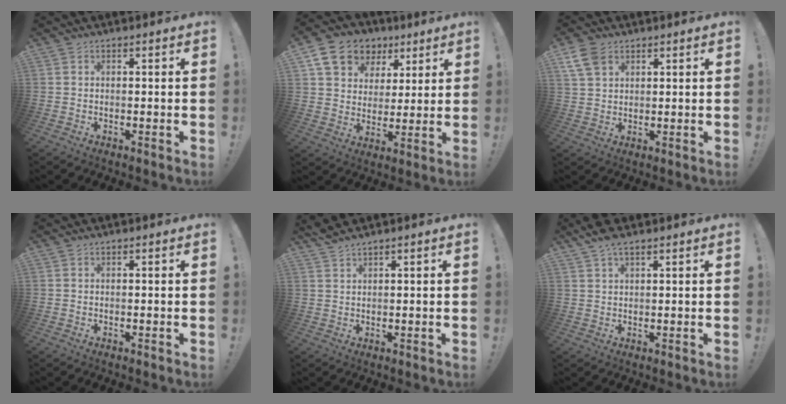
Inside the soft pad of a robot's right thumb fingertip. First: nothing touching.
{"total": 14.1, "force": [7.6, 10.6, 5.5], "torque": [-0.086, -0.037, 0.152]}
{"total": 6.7, "force": [3.7, 4.3, 3.5], "torque": [-0.066, -0.012, 0.071]}
{"total": 0.0}
{"total": 2.2, "force": [2.0, -0.1, 1.0], "torque": [-0.022, -0.011, 0.035]}
{"total": 4.5, "force": [3.4, 1.5, 2.7], "torque": [-0.049, -0.014, 0.062]}